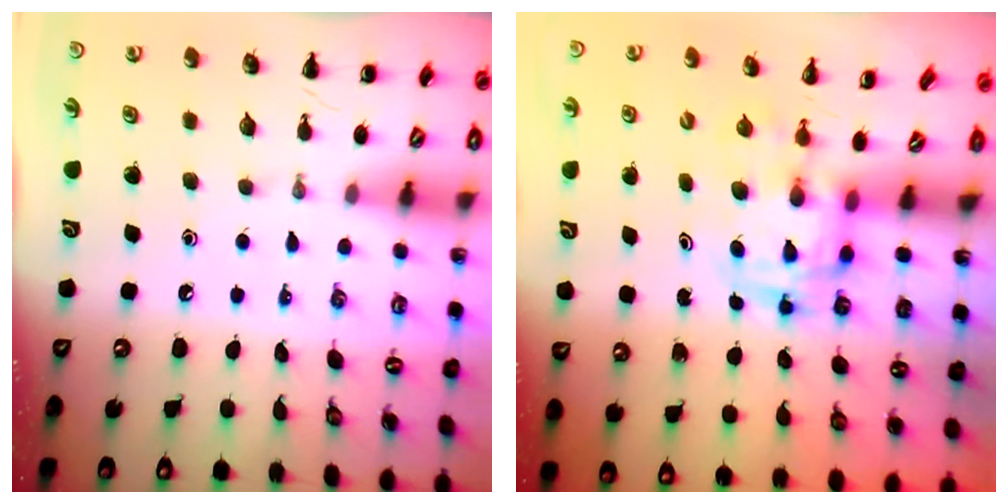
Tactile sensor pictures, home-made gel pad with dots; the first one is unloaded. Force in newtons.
{"total": 2.8, "press": 2.7, "slide": 0.5}